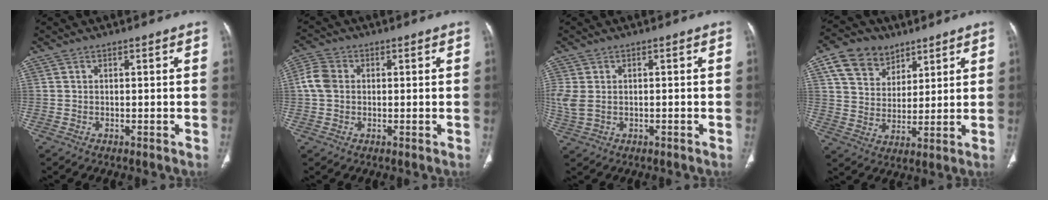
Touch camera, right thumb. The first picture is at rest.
{"total": 4.8, "force": [0.3, 3.8, 2.9], "torque": [-0.066, 0.013, 0.002]}
{"total": 4.1, "force": [-0.1, 2.7, 3.0], "torque": [-0.093, 0.007, 0.006]}
{"total": 11.4, "force": [6.5, 8.2, 4.5], "torque": [-0.060, -0.017, 0.123]}